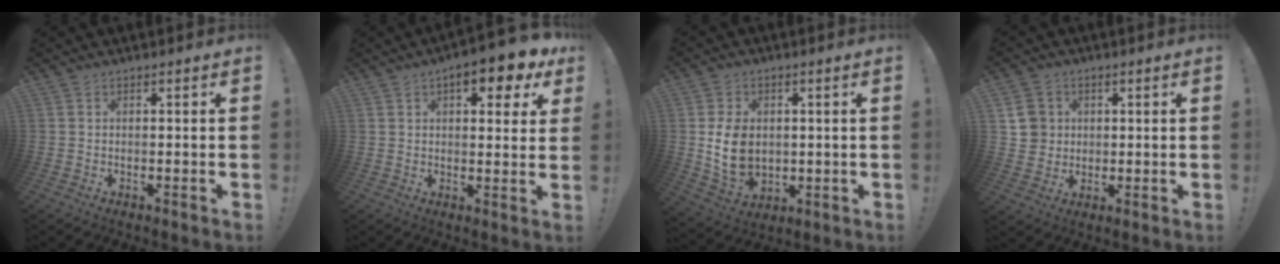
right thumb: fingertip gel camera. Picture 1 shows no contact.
{"total": 9.7, "force": [5.3, 3.7, 7.2], "torque": [-0.081, -0.026, 0.084]}
{"total": 12.9, "force": [1.0, 10.5, 7.5], "torque": [-0.143, -0.012, 0.023]}
{"total": 7.5, "force": [2.4, 6.9, 2.0], "torque": [-0.031, -0.006, 0.051]}